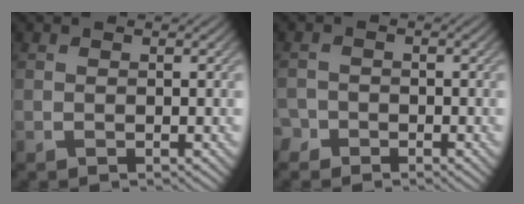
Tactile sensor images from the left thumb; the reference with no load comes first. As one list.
[{"total": 1.8, "force": [-1.3, 1.3, 0.0], "torque": [0.006, 0.002, -0.033]}]